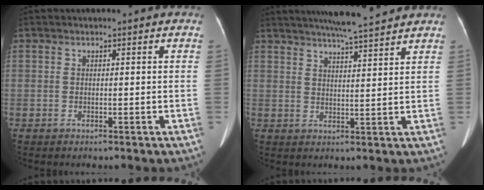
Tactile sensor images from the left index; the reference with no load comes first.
{"total": 9.9, "force": [8.8, 0.3, 4.5], "torque": [-0.073, 0.016, 0.123]}